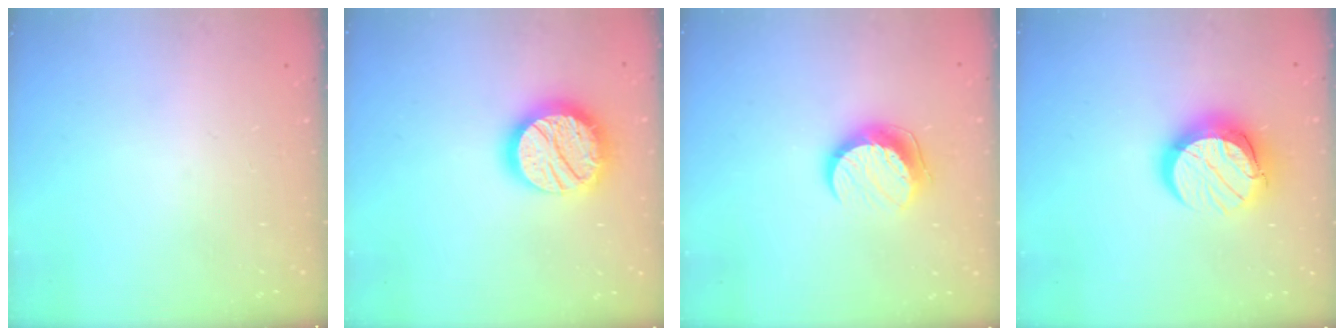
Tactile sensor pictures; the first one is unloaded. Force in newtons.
{"total": 20.2, "press": 20.1, "slide": 1.3}
{"total": 10.0, "press": 10.0, "slide": 0.9}
{"total": 12.9, "press": 12.8, "slide": 1.2}